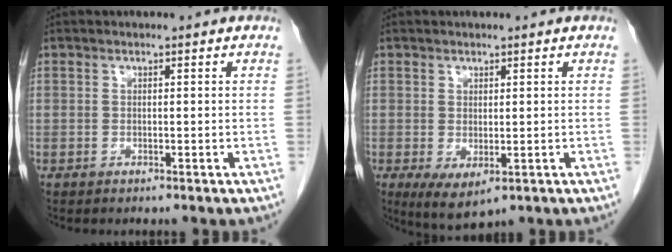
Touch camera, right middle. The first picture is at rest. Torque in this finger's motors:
{"motor_torque": [0.48, -0.68, 0.28, 0.07]}